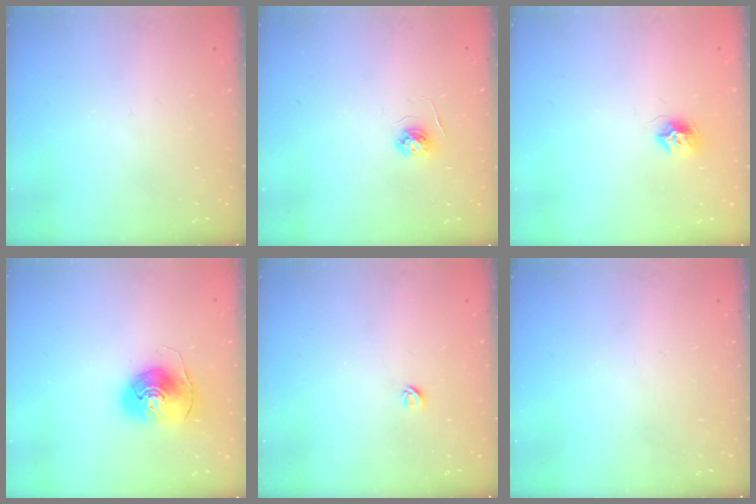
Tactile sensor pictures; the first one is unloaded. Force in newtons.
{"total": 4.4, "press": 4.4, "slide": 0.5}
{"total": 8.0, "press": 8.0, "slide": 0.5}
{"total": 8.8, "press": 8.8, "slide": 0.8}
{"total": 3.7, "press": 3.7, "slide": 0.4}
{"total": 0.0}